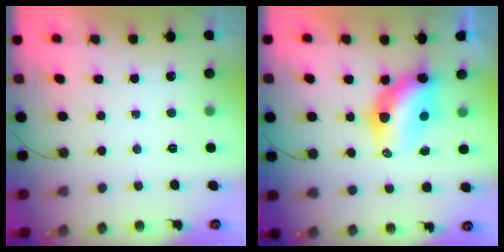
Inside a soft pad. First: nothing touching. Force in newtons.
{"total": 9.6, "press": 9.5, "slide": 0.9}